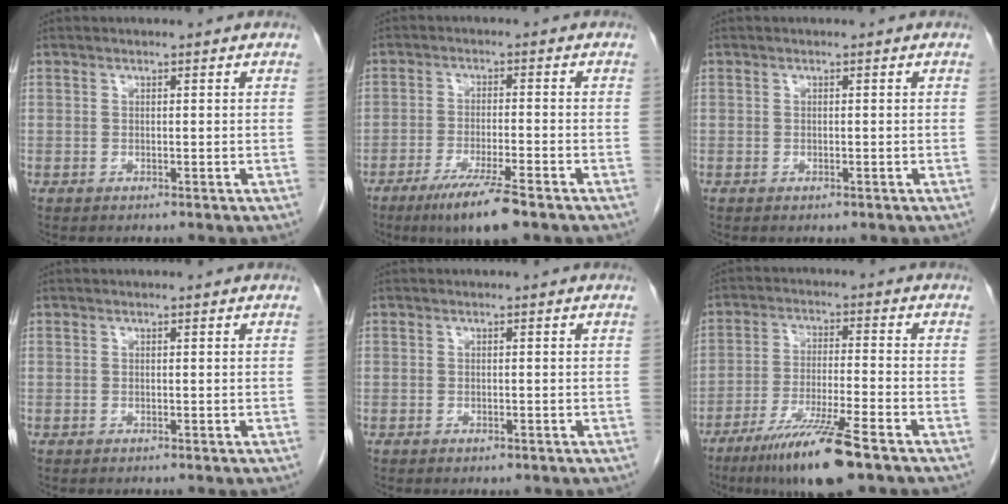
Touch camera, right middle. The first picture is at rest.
{"total": 8.0, "force": [-5.4, 0.3, 5.9], "torque": [-0.105, -0.020, -0.091]}
{"total": 0.5, "force": [-0.3, 0.3, 0.3], "torque": [-0.007, -0.001, -0.002]}
{"total": 0.0}
{"total": 0.8, "force": [-0.5, 0.4, 0.4], "torque": [-0.009, -0.001, -0.003]}
{"total": 11.4, "force": [-7.5, 0.3, 8.5], "torque": [-0.161, -0.033, -0.133]}